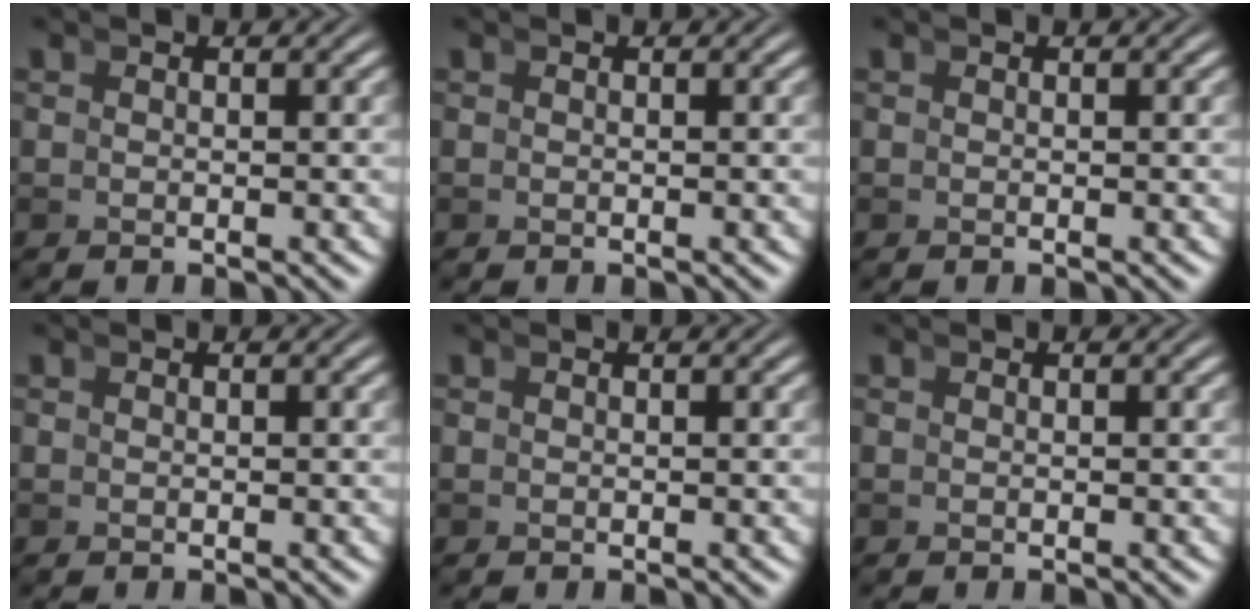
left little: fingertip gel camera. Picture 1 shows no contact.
{"total": 0.0}
{"total": 0.0}
{"total": 0.0}
{"total": 0.0}
{"total": 0.0}